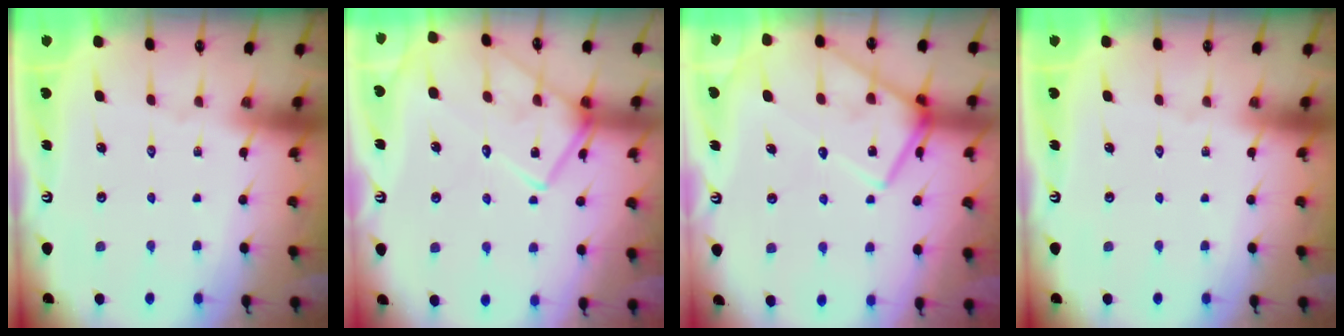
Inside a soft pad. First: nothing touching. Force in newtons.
{"total": 14.8, "press": 14.8, "slide": 1.0}
{"total": 16.6, "press": 16.6, "slide": 1.1}
{"total": 0.0}